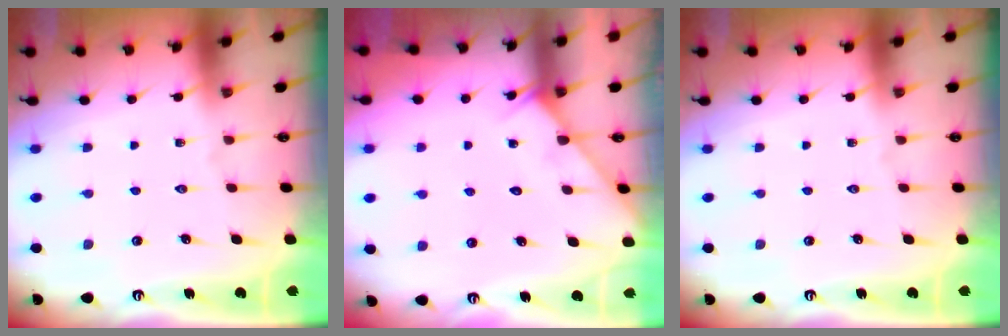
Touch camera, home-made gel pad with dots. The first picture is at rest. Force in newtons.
{"total": 4.4, "press": 4.3, "slide": 0.3}
{"total": 0.0}